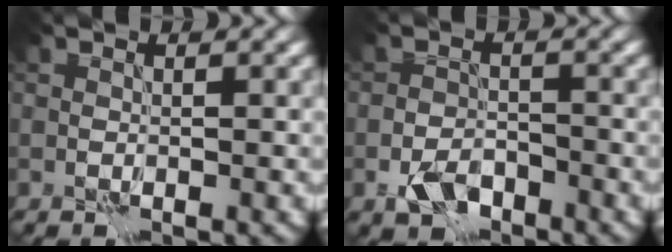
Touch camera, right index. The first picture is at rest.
{"total": 2.8, "force": [-1.9, 1.4, 1.5], "torque": [-0.025, 0.002, -0.039]}